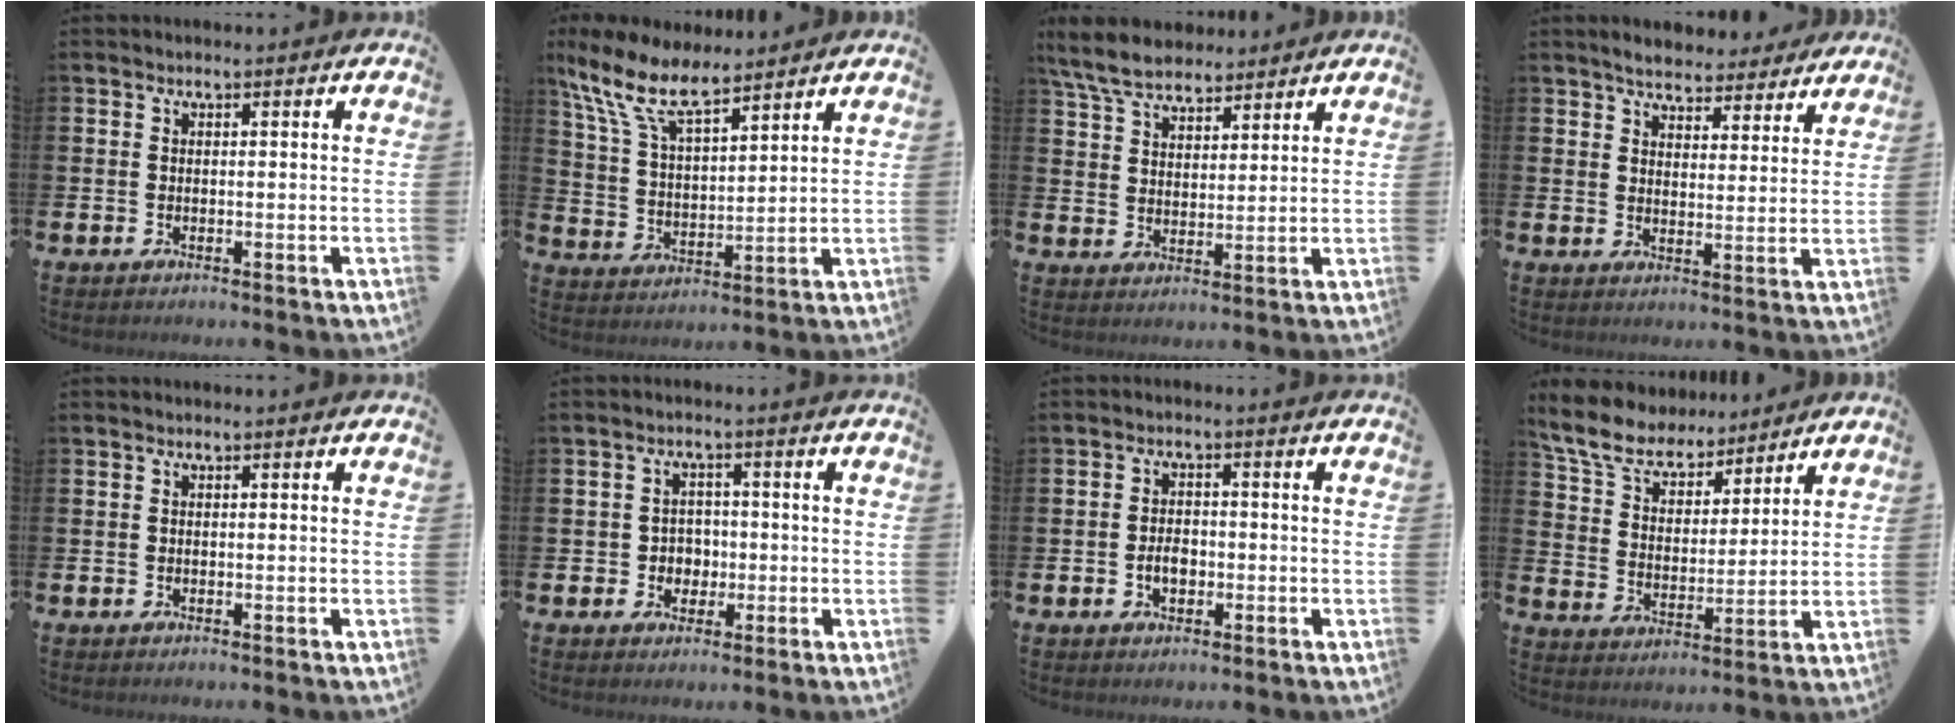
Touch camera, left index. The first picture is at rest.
{"total": 9.4, "force": [7.8, 3.1, 4.3], "torque": [-0.121, -0.032, 0.145]}
{"total": 6.6, "force": [6.0, 2.2, 1.7], "torque": [-0.062, -0.015, 0.113]}
{"total": 5.1, "force": [5.0, 1.2, 0.5], "torque": [-0.015, -0.030, 0.085]}
{"total": 0.0}
{"total": 2.8, "force": [-0.7, 2.7, 0.7], "torque": [-0.015, 0.003, -0.021]}
{"total": 2.7, "force": [-1.1, 1.7, 1.8], "torque": [-0.017, -0.004, -0.025]}
{"total": 7.7, "force": [7.1, 2.4, 1.7], "torque": [-0.077, -0.046, 0.128]}